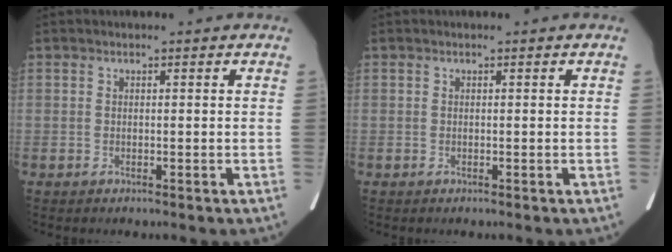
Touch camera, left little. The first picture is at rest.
{"total": 0.0}